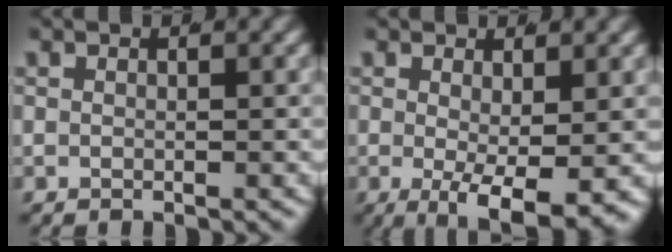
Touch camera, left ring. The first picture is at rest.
{"total": 5.7, "force": [-2.7, 1.7, 4.7], "torque": [-0.082, -0.043, -0.020]}